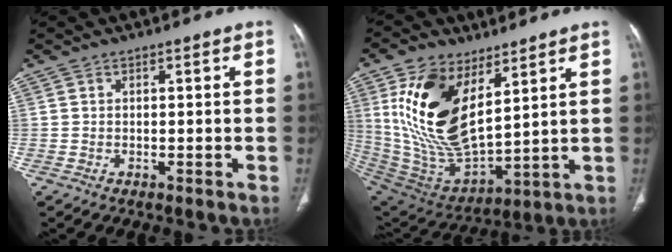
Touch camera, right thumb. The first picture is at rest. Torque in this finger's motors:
{"motor_torque": [-0.85, 3.52, 1.64, 1.13, 0.37]}